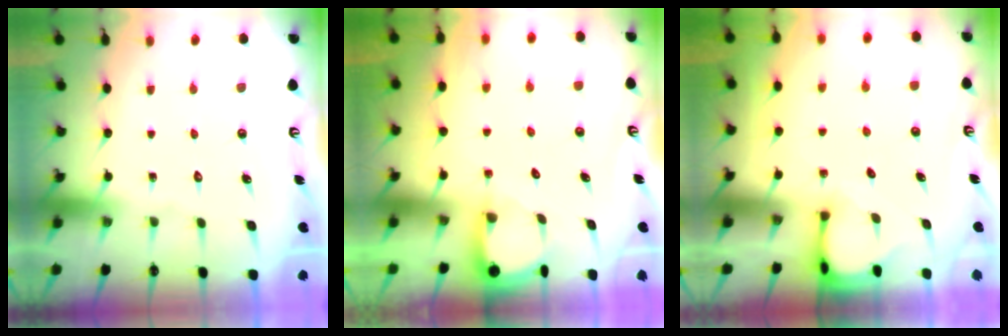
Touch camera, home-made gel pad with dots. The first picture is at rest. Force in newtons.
{"total": 2.8, "press": 2.8, "slide": 0.3}
{"total": 3.0, "press": 3.0, "slide": 0.5}